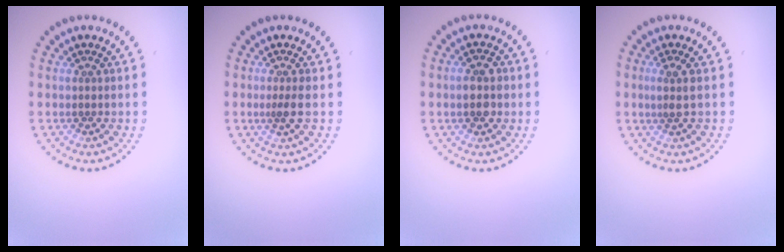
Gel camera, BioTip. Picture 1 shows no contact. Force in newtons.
{"total": 1.4, "press": 1.2, "slide": 0.9}
{"total": 2.1, "press": 2.1, "slide": 0.2}
{"total": 1.6, "press": 1.2, "slide": 1.0}